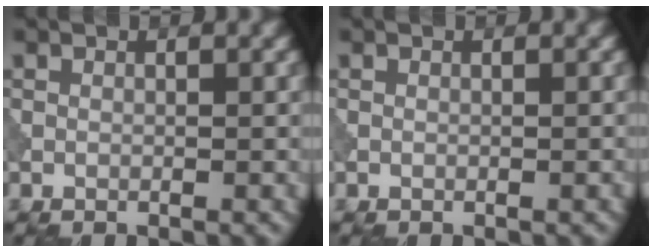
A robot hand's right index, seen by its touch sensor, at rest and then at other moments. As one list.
[{"total": 0.0}]